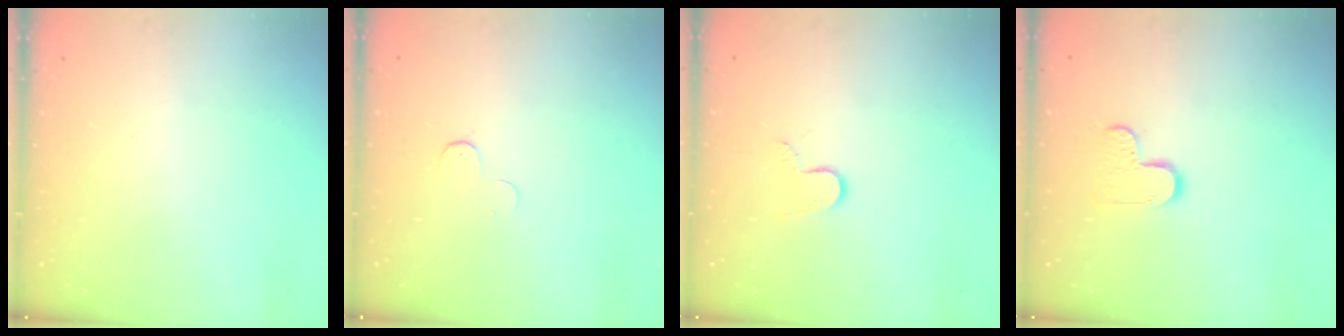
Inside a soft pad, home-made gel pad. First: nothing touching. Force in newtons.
{"total": 3.9, "press": 3.9, "slide": 0.4}
{"total": 6.0, "press": 6.0, "slide": 0.5}
{"total": 6.3, "press": 6.3, "slide": 0.4}